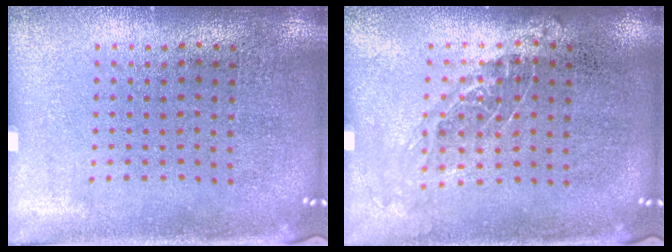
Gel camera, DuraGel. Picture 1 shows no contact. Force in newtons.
{"total": 1.0, "press": 0.9, "slide": 0.5}